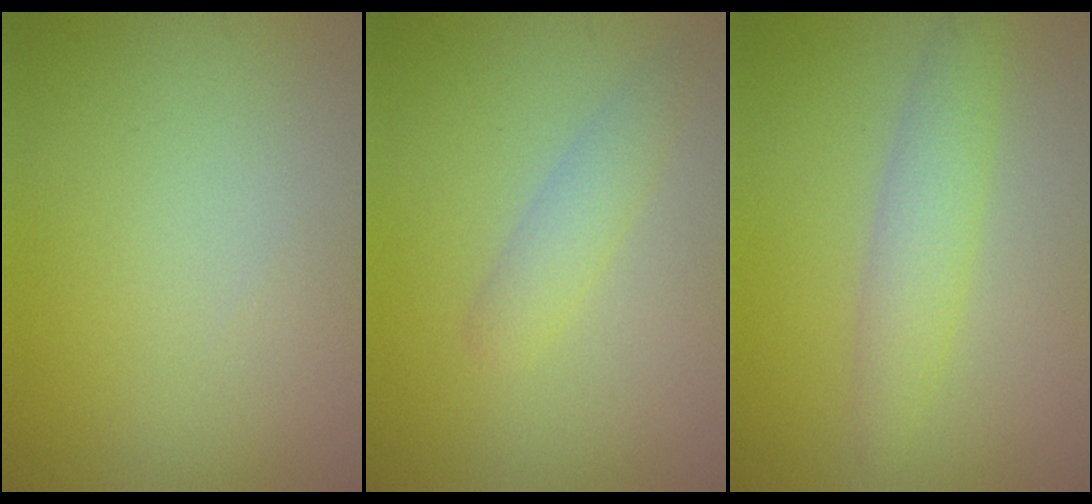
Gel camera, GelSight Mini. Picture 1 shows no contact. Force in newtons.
{"total": 1.9, "press": 1.9, "slide": 0.0}
{"total": 2.7, "press": 2.7, "slide": 0.0}